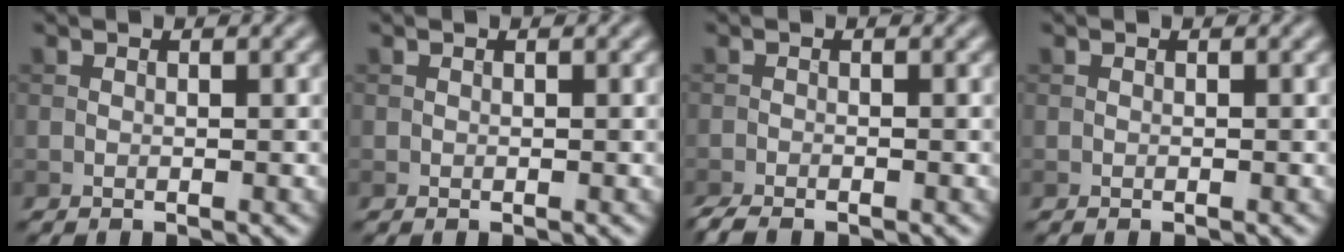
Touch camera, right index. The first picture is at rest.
{"total": 0.0}
{"total": 1.9, "force": [-1.6, 0.3, 0.9], "torque": [-0.020, -0.006, -0.032]}
{"total": 0.0}